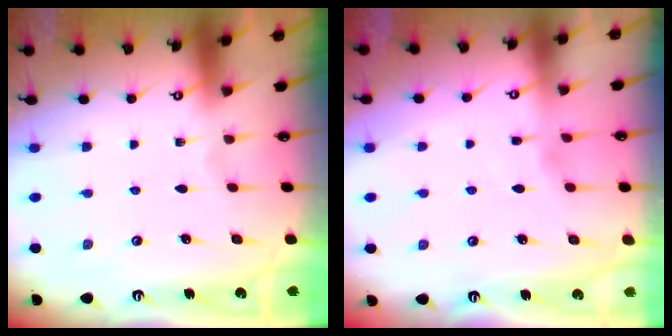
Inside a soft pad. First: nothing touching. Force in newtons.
{"total": 1.6, "press": 1.5, "slide": 0.4}